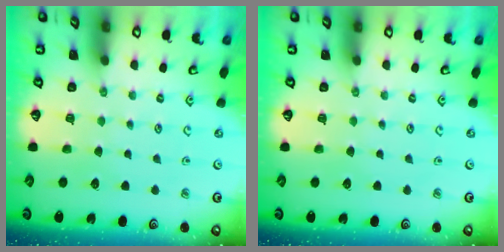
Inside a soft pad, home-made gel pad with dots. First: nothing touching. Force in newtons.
{"total": 0.0}